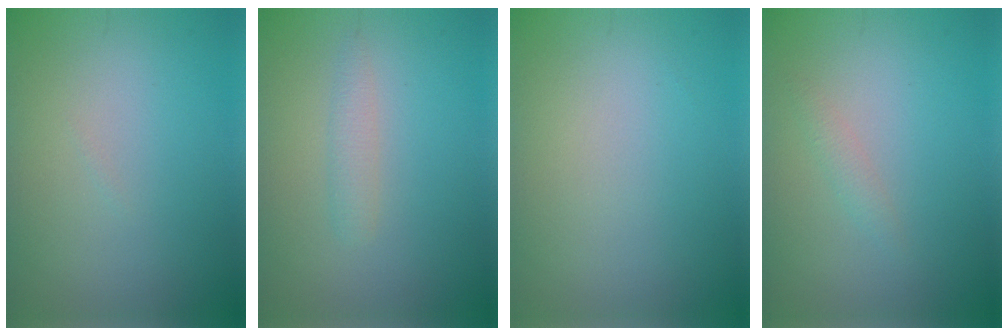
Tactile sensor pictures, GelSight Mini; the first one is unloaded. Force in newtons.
{"total": 1.4, "press": 1.4, "slide": 0.1}
{"total": 0.0}
{"total": 0.9, "press": 0.9, "slide": 0.1}